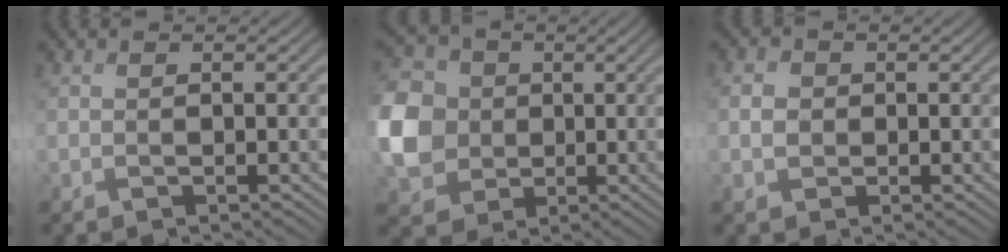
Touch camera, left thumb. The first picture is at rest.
{"total": 10.1, "force": [-0.6, 8.7, 5.1], "torque": [-0.156, 0.001, -0.029]}
{"total": 2.5, "force": [-0.4, 2.2, 1.1], "torque": [-0.026, 0.002, -0.017]}